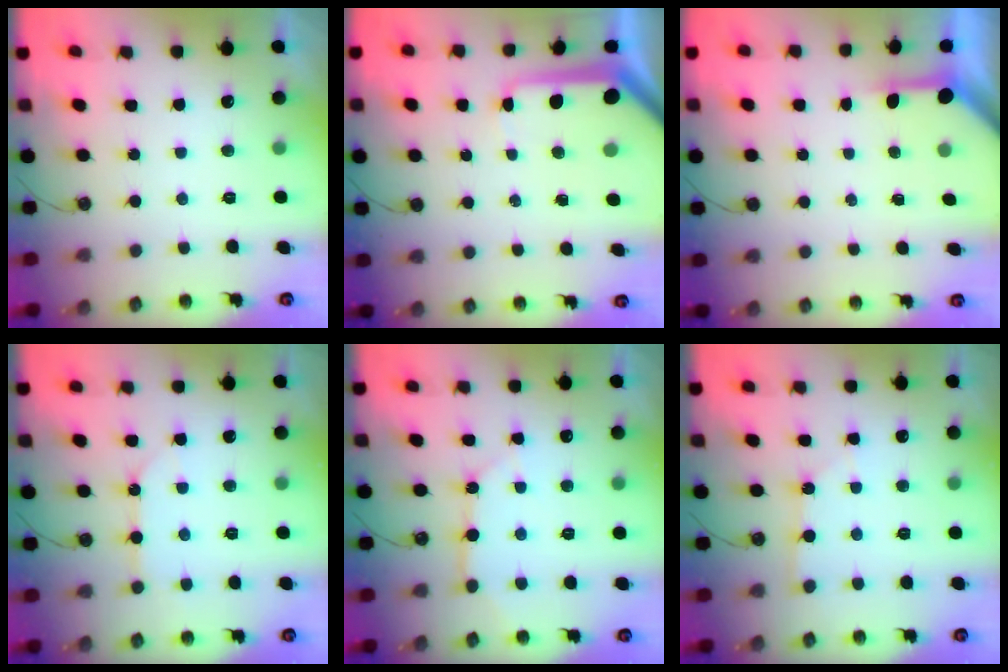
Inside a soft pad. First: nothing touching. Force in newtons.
{"total": 10.1, "press": 10.1, "slide": 1.1}
{"total": 3.3, "press": 3.3, "slide": 0.4}
{"total": 7.7, "press": 7.7, "slide": 0.9}
{"total": 6.8, "press": 6.8, "slide": 0.7}
{"total": 2.2, "press": 2.2, "slide": 0.4}